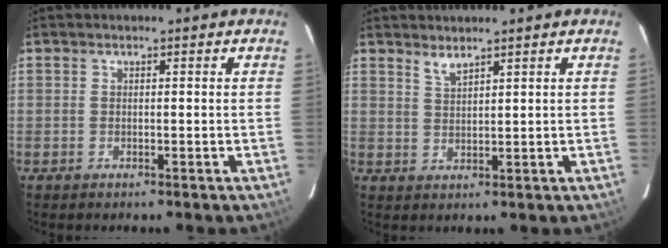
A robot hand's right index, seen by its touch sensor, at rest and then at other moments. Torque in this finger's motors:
{"motor_torque": [-0.15, 0.13, -0.02, 0.02]}